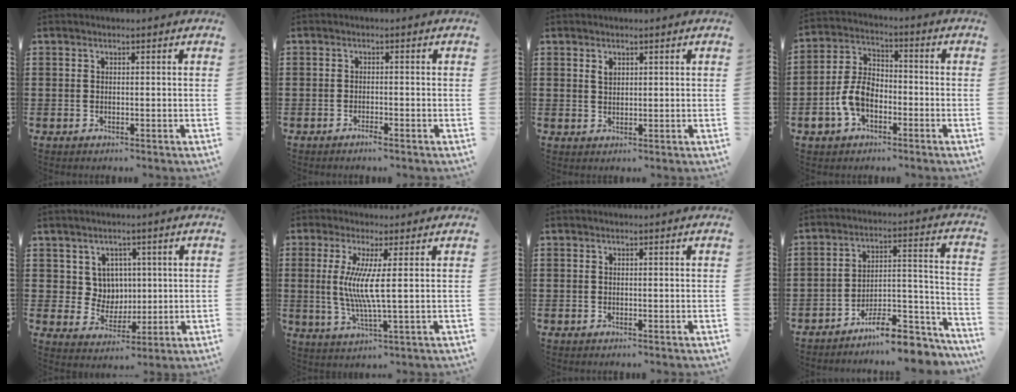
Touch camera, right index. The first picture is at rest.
{"total": 1.3, "force": [-1.0, 0.1, 0.7], "torque": [-0.014, -0.005, -0.018]}
{"total": 1.4, "force": [0.8, 0.9, 0.7], "torque": [-0.018, 0.003, 0.015]}
{"total": 7.2, "force": [-2.7, 4.7, 4.8], "torque": [-0.127, 0.004, -0.061]}
{"total": 5.4, "force": [1.9, 4.8, 1.3], "torque": [-0.052, 0.010, 0.036]}
{"total": 7.1, "force": [0.9, -0.1, 7.0], "torque": [-0.141, -0.014, 0.011]}
{"total": 0.0}
{"total": 10.0, "force": [-8.6, 2.2, 4.6], "torque": [-0.057, 0.036, -0.157]}